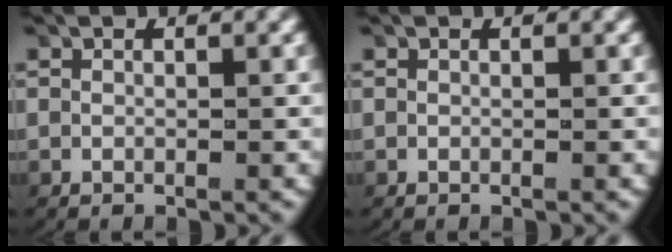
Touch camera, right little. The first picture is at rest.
{"total": 0.0}